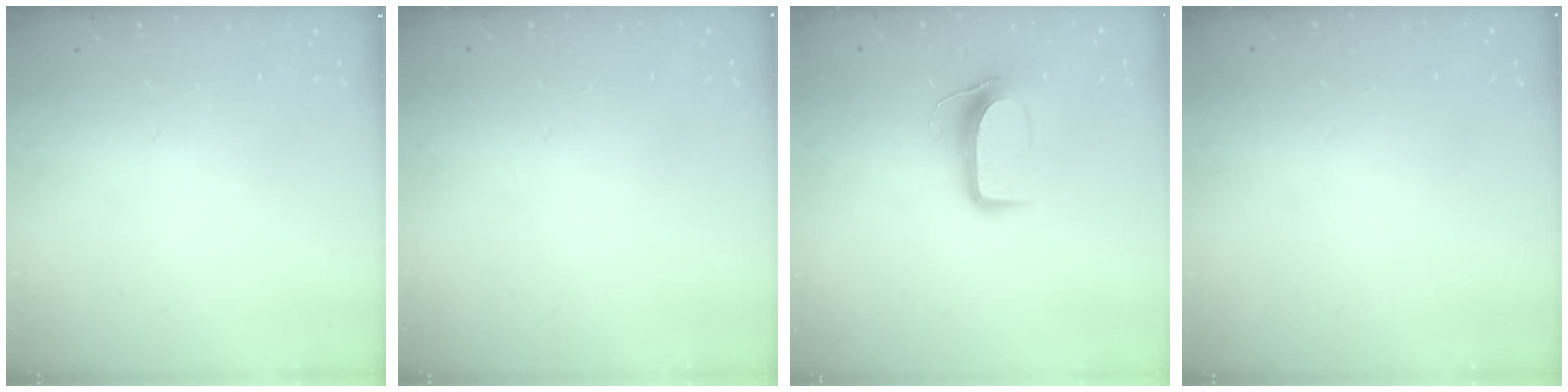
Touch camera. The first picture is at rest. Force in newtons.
{"total": 0.0}
{"total": 8.8, "press": 8.7, "slide": 1.0}
{"total": 0.0}